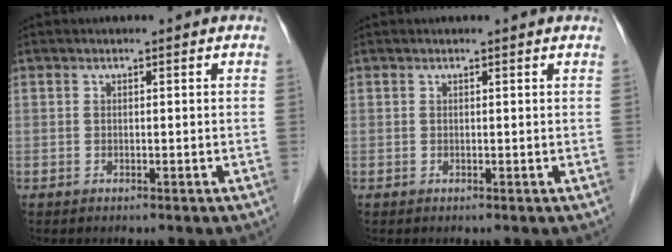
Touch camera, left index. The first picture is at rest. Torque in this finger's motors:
{"motor_torque": [0.09, -0.08, 0.00, 0.01]}